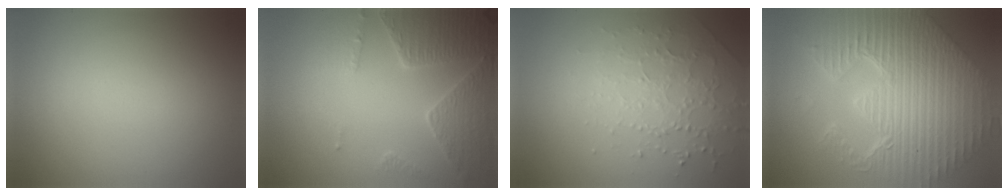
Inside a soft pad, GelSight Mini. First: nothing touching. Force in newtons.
{"total": 4.5, "press": 4.3, "slide": 1.4}
{"total": 2.1, "press": 1.9, "slide": 0.9}
{"total": 12.1, "press": 8.1, "slide": 9.0}